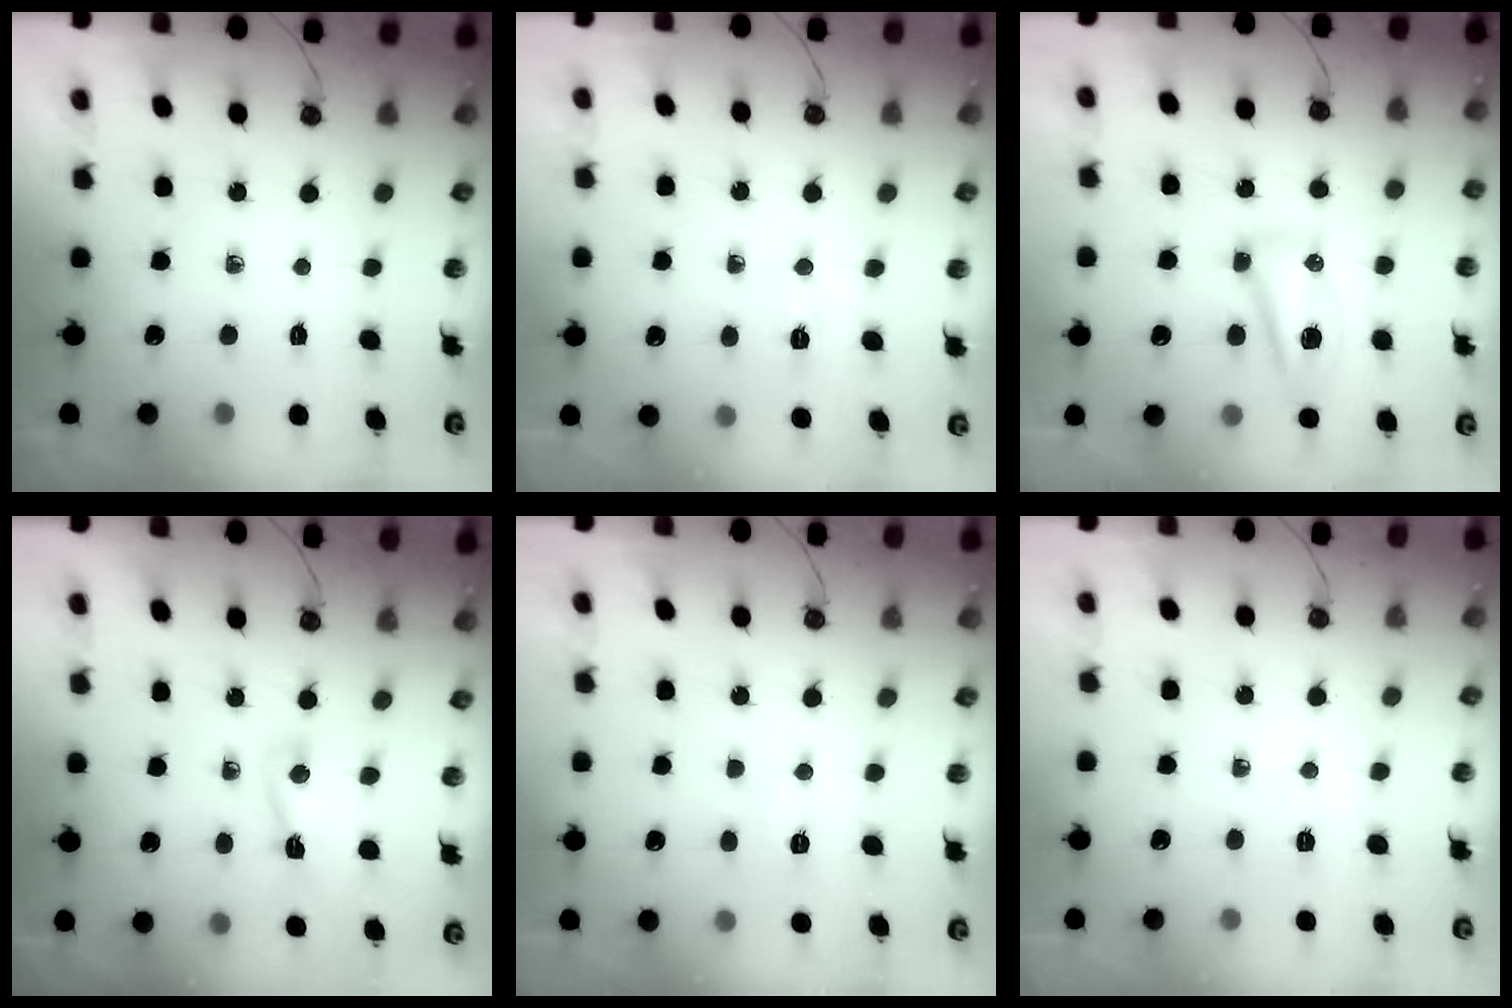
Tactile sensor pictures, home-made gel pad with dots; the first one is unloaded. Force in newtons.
{"total": 3.6, "press": 3.6, "slide": 0.5}
{"total": 13.3, "press": 11.6, "slide": 6.6}
{"total": 3.9, "press": 3.8, "slide": 0.6}
{"total": 3.6, "press": 3.5, "slide": 0.8}
{"total": 4.0, "press": 3.5, "slide": 2.1}